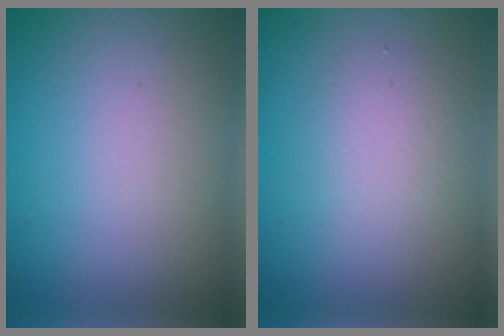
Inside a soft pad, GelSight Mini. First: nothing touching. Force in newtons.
{"total": 2.3, "press": 2.3, "slide": 0.0}